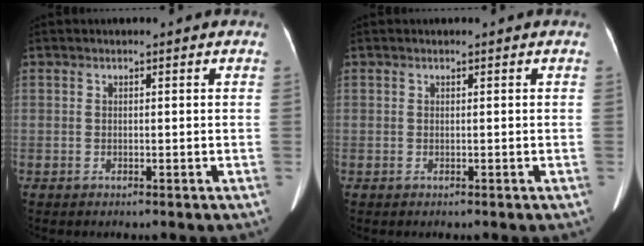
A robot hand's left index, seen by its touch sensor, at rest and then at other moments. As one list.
[{"total": 0.0}]